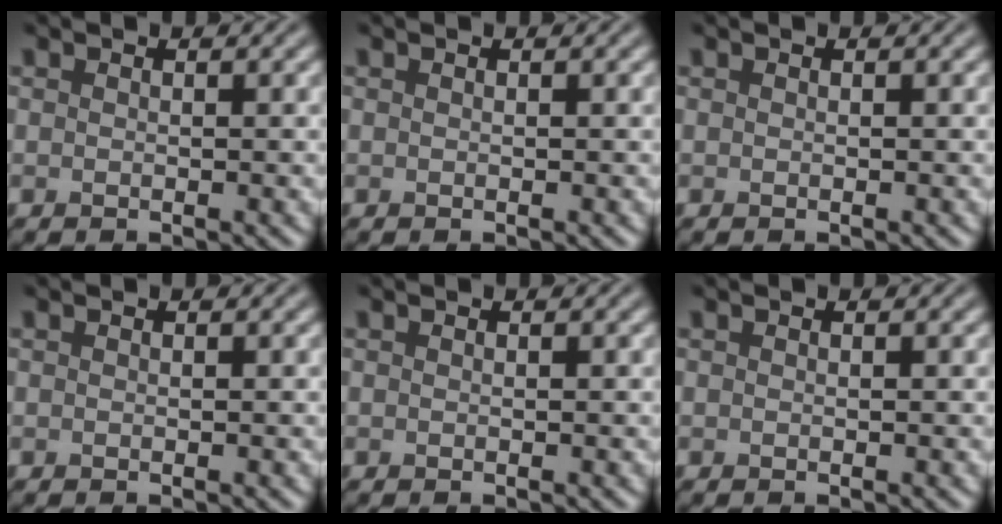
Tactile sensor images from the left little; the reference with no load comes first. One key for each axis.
{"total": 0.0}
{"total": 0.0}
{"total": 0.0}
{"total": 0.0}
{"total": 0.0}